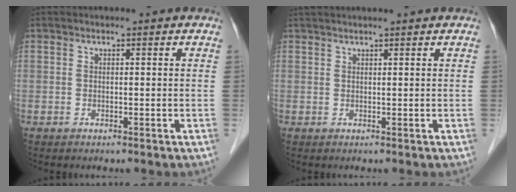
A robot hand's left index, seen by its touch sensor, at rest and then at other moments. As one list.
[{"total": 4.0, "force": [3.3, -0.3, 2.2], "torque": [-0.028, 0.029, 0.056]}]